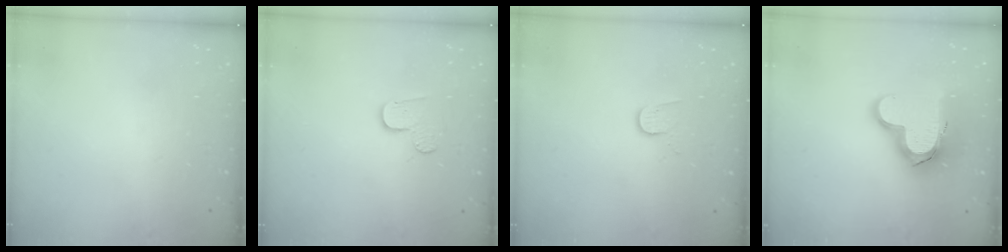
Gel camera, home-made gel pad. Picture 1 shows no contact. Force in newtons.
{"total": 4.1, "press": 4.1, "slide": 0.3}
{"total": 6.0, "press": 6.0, "slide": 0.2}
{"total": 15.6, "press": 15.5, "slide": 1.3}